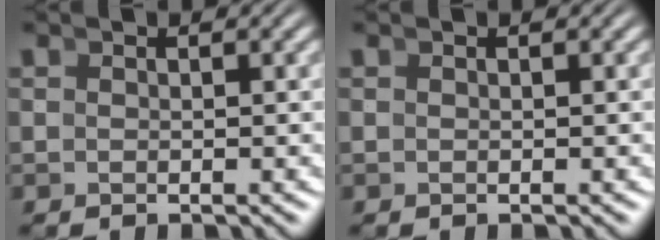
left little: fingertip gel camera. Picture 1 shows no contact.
{"total": 0.0}